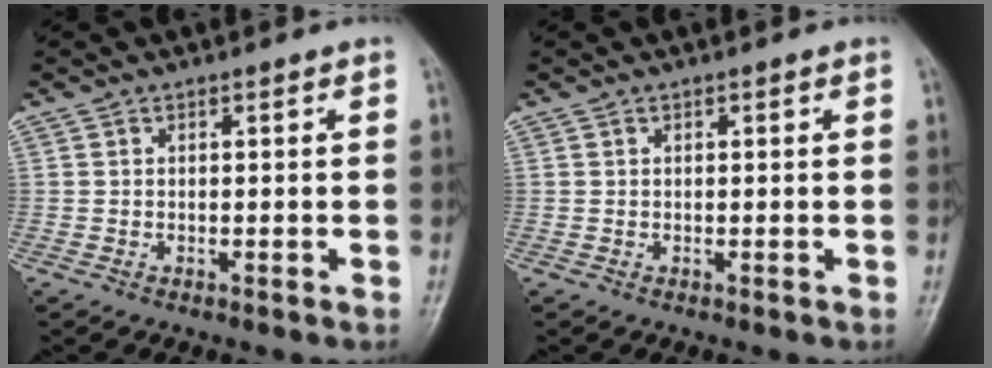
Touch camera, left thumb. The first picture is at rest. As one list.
[{"total": 0.0}]